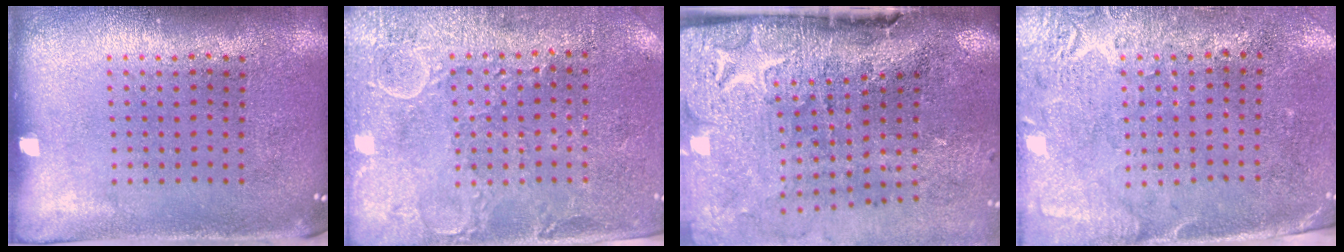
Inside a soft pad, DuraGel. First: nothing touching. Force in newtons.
{"total": 2.8, "press": 2.7, "slide": 0.7}
{"total": 4.8, "press": 3.8, "slide": 2.9}
{"total": 2.8, "press": 2.3, "slide": 1.5}